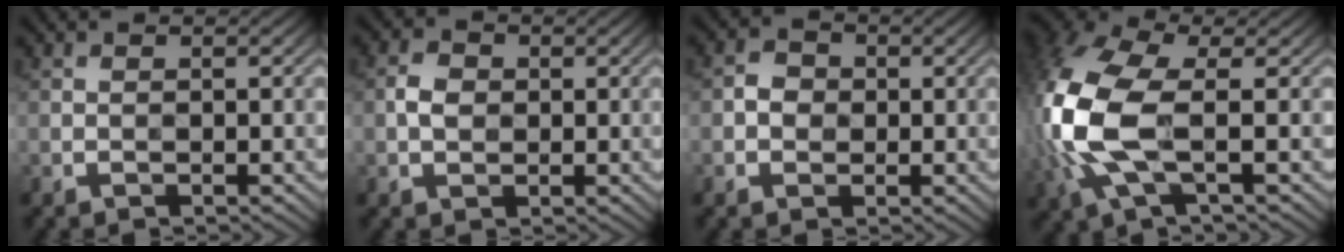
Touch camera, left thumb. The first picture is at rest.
{"total": 2.6, "force": [0.1, 2.0, 1.6], "torque": [-0.036, 0.001, -0.004]}
{"total": 2.3, "force": [-0.2, 2.1, 1.0], "torque": [-0.020, 0.000, -0.010]}
{"total": 13.1, "force": [-1.1, 6.6, 11.3], "torque": [-0.315, -0.002, -0.030]}